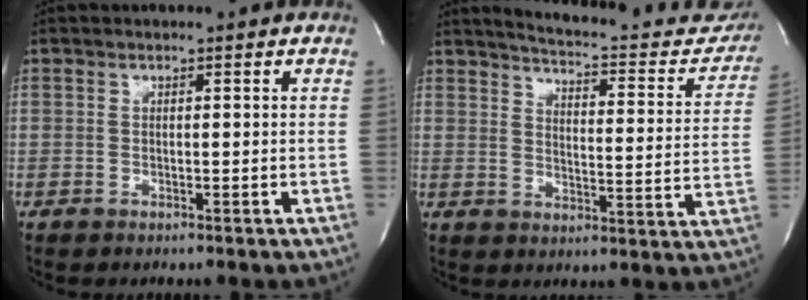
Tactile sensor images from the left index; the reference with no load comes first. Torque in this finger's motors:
{"motor_torque": [1.10, -1.04, 0.07, 0.01]}